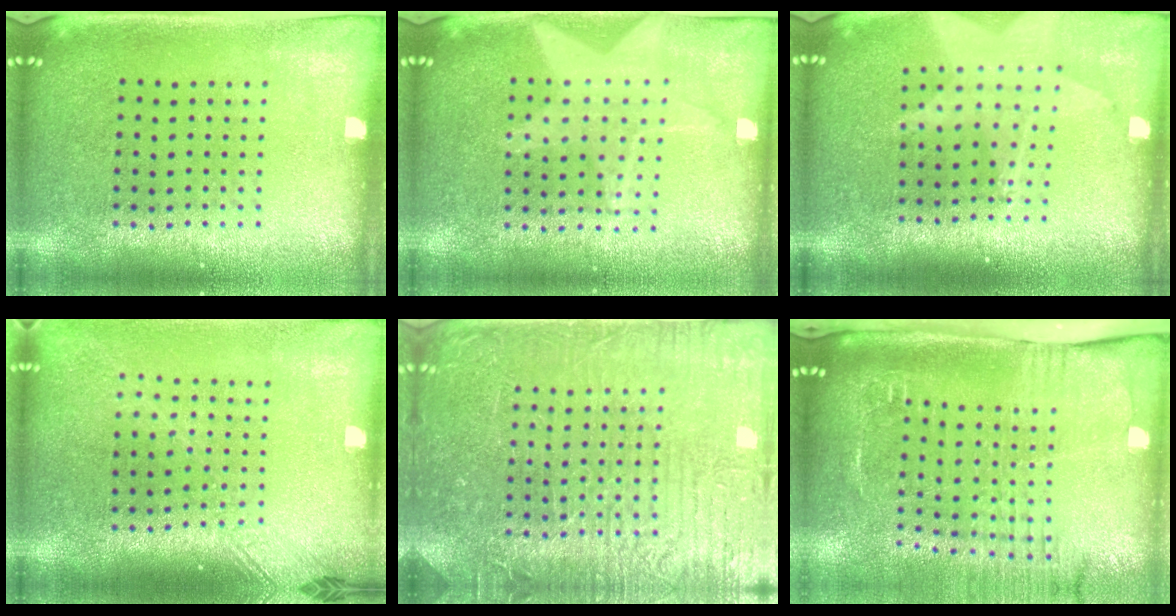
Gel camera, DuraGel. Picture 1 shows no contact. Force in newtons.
{"total": 1.1, "press": 1.1, "slide": 0.1}
{"total": 2.0, "press": 1.5, "slide": 1.2}
{"total": 1.8, "press": 1.4, "slide": 1.0}
{"total": 4.6, "press": 4.6, "slide": 0.6}
{"total": 2.7, "press": 2.1, "slide": 1.7}